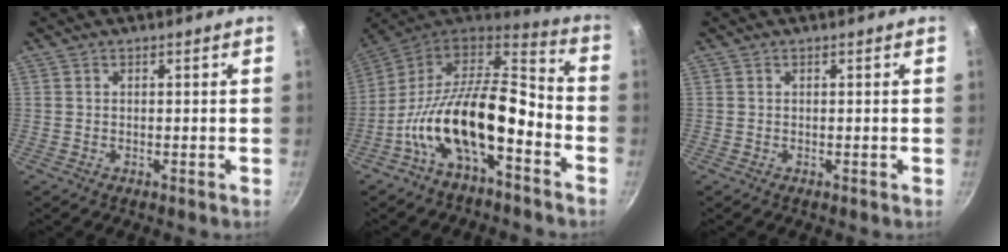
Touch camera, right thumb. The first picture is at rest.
{"total": 19.0, "force": [-6.6, 8.8, 15.5], "torque": [-0.269, 0.060, -0.136]}
{"total": 0.0}